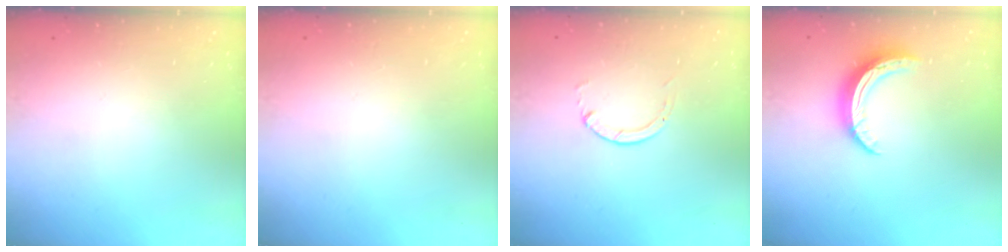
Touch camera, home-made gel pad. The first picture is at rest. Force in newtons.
{"total": 2.5, "press": 2.5, "slide": 0.2}
{"total": 1.3, "press": 1.3, "slide": 0.2}
{"total": 11.0, "press": 11.0, "slide": 0.5}